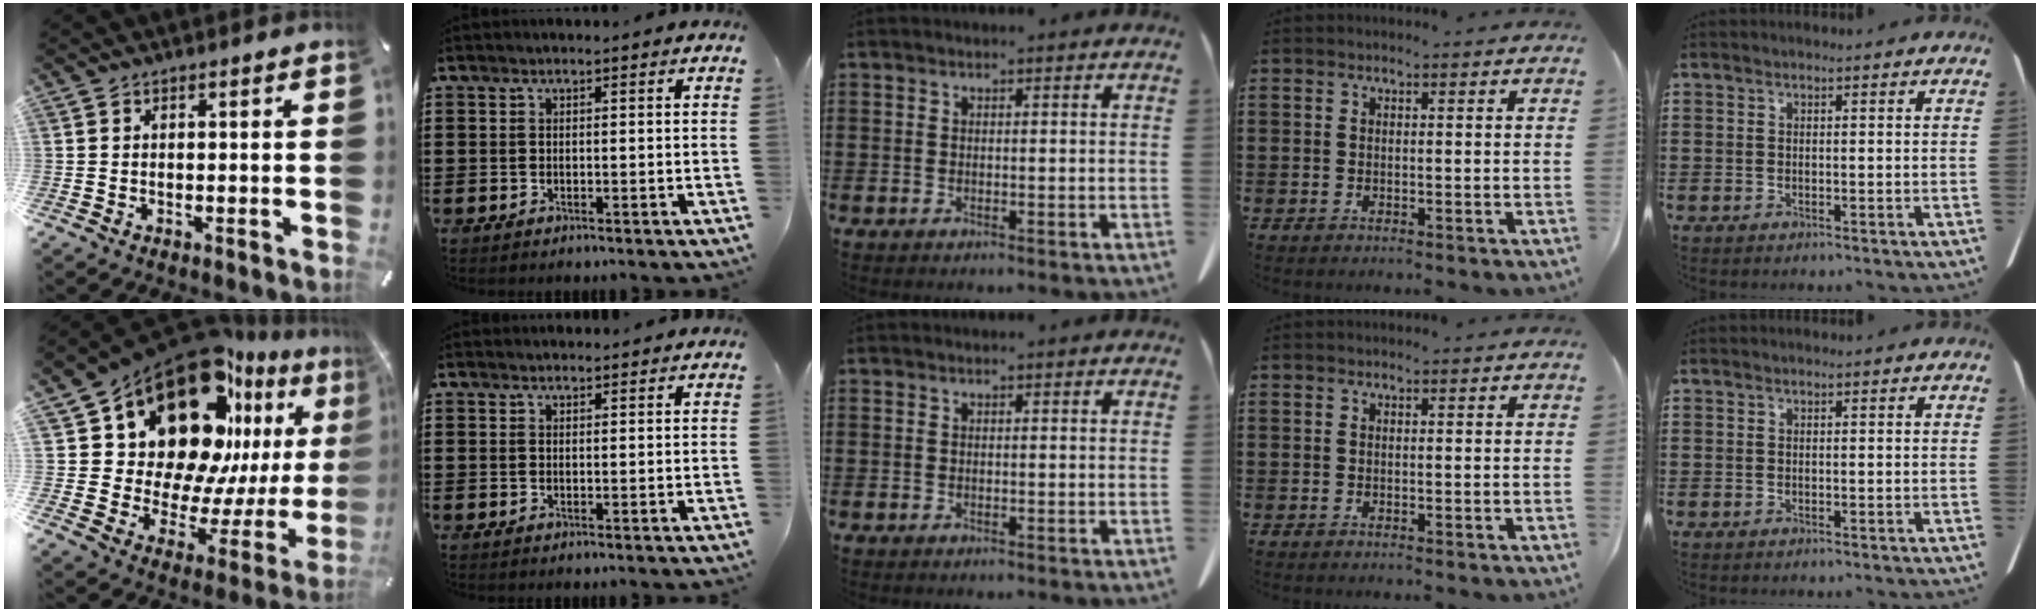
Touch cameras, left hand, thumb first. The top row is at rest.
{"thumb": {"total": 24.0, "force": [15.0, 13.7, 12.9], "torque": [-0.217, -0.136, 0.268]}, "index": {"total": 1.2, "force": [1.2, 0.1, 0.0], "torque": [-0.002, 0.000, 0.024]}}